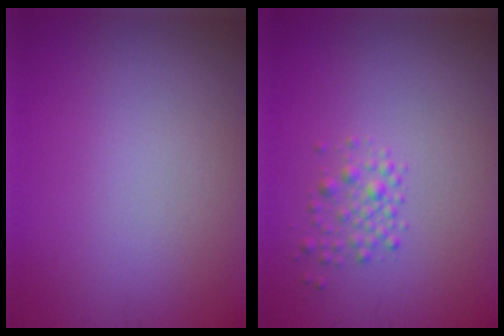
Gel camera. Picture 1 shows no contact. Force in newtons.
{"total": 1.7, "press": 1.7, "slide": 0.1}